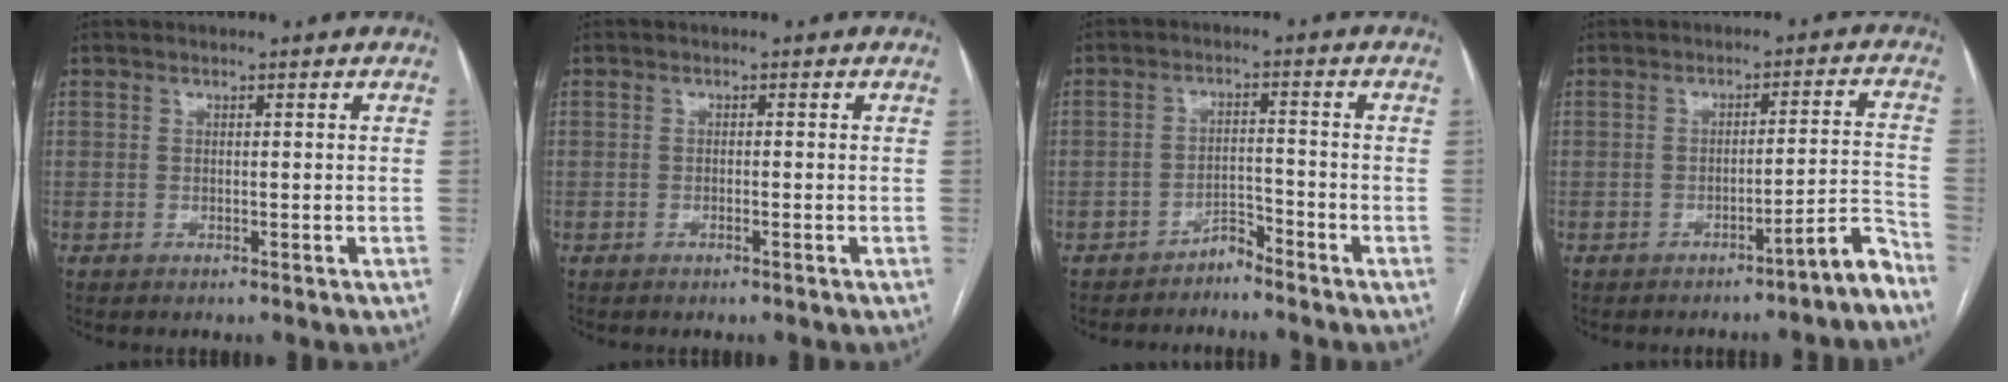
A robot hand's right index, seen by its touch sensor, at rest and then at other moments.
{"total": 0.6, "force": [-0.4, 0.0, 0.5], "torque": [-0.010, 0.001, -0.005]}
{"total": 2.6, "force": [-2.5, 0.5, 0.3], "torque": [0.002, -0.002, -0.043]}
{"total": 5.2, "force": [-4.3, -0.6, 2.9], "torque": [-0.017, 0.012, -0.061]}